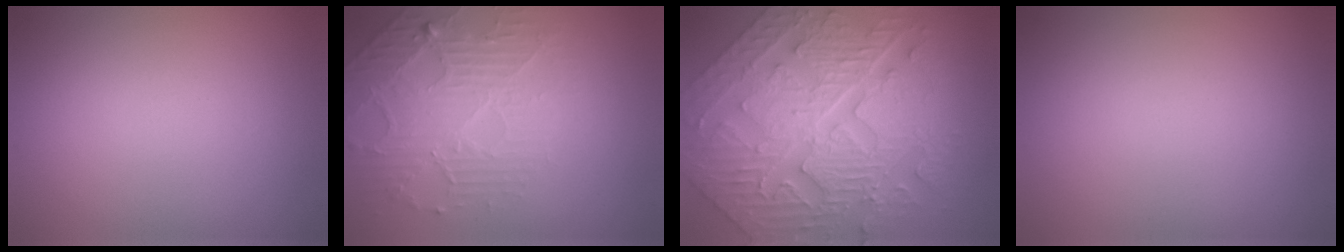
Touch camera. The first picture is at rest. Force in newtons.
{"total": 4.7, "press": 3.6, "slide": 3.0}
{"total": 11.0, "press": 7.8, "slide": 7.8}
{"total": 0.0}